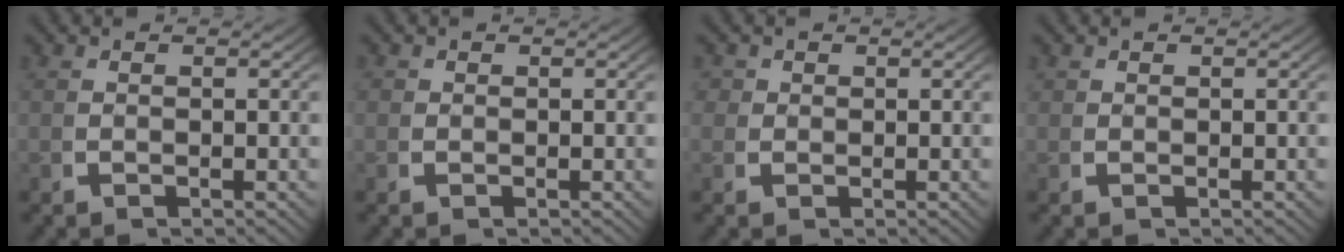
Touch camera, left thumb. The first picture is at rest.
{"total": 0.7, "force": [0.2, 0.7, 0.1], "torque": [-0.003, -0.007, 0.003]}
{"total": 1.9, "force": [0.7, 1.7, 0.6], "torque": [-0.015, -0.007, 0.012]}
{"total": 0.6, "force": [0.4, 0.4, 0.1], "torque": [-0.001, -0.005, 0.010]}